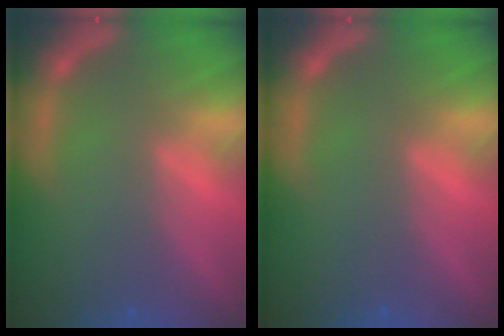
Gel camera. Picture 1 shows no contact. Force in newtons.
{"total": 0.0}